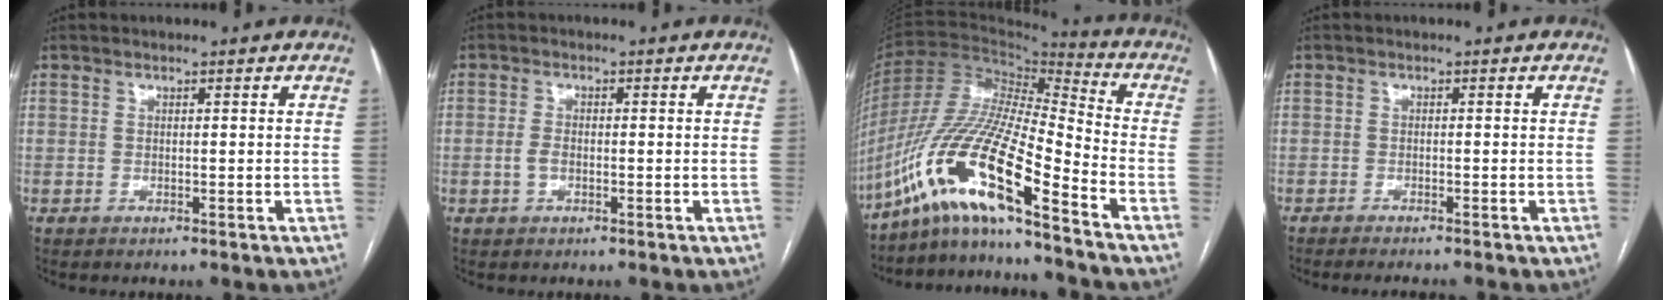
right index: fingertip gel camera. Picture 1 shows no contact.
{"total": 1.7, "force": [-0.4, 1.0, 1.4], "torque": [-0.029, 0.003, -0.007]}
{"total": 16.8, "force": [-11.3, 0.7, 12.4], "torque": [-0.240, -0.007, -0.211]}
{"total": 4.7, "force": [-4.2, 0.3, 2.1], "torque": [-0.021, -0.007, -0.058]}